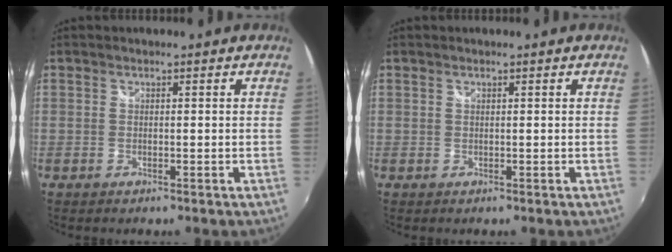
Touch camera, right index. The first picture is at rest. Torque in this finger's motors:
{"motor_torque": [0.02, 0.00, 0.01, 0.01]}